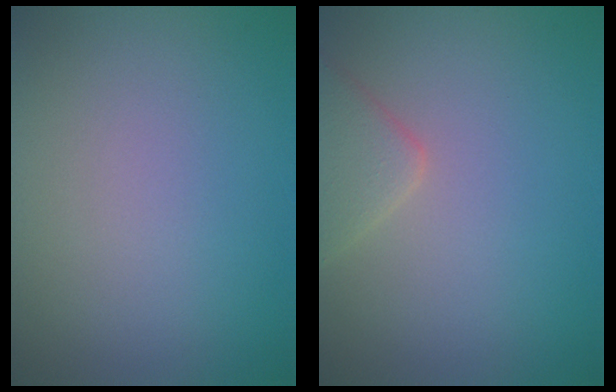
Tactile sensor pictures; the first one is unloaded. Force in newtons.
{"total": 2.8, "press": 2.8, "slide": 0.1}